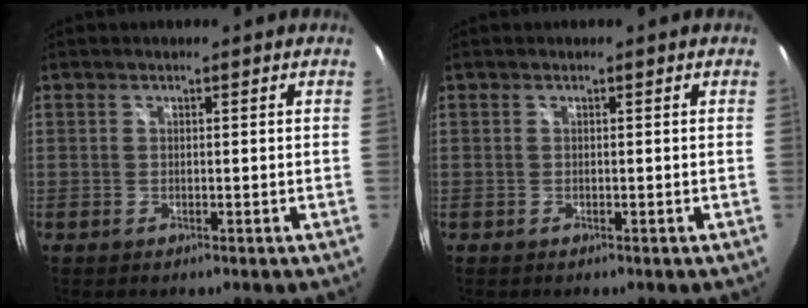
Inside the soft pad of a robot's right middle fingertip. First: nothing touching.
{"total": 0.0}